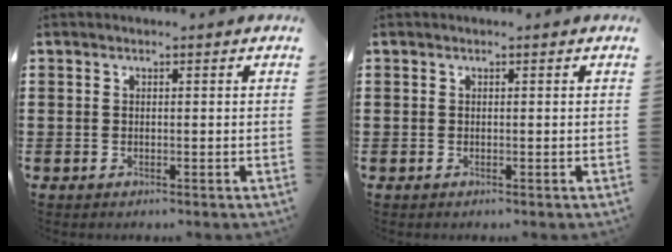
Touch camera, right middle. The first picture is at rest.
{"total": 0.0}